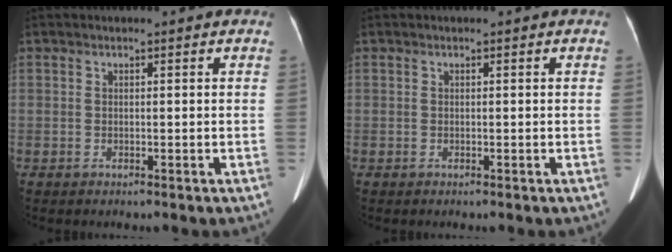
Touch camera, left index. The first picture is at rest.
{"total": 0.0}